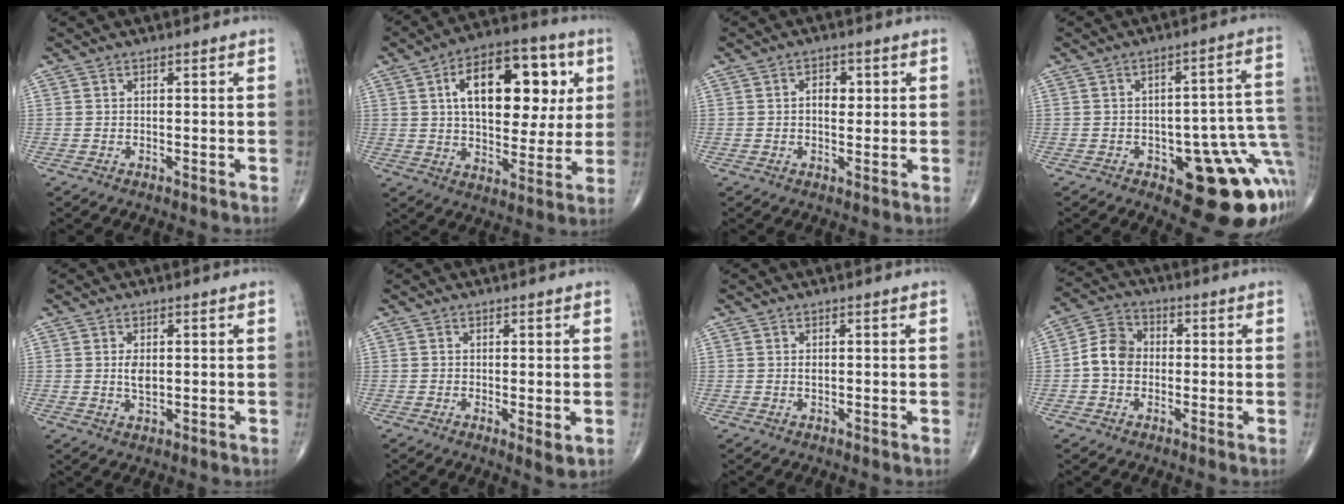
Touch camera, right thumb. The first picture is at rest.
{"total": 21.0, "force": [5.6, 11.4, 16.7], "torque": [-0.211, 0.005, 0.080]}
{"total": 3.6, "force": [0.6, 2.3, 2.7], "torque": [-0.028, 0.001, 0.007]}
{"total": 17.8, "force": [-5.7, 7.1, 15.3], "torque": [-0.111, 0.042, -0.054]}
{"total": 3.1, "force": [0.4, 1.6, 2.6], "torque": [-0.046, -0.006, 0.008]}
{"total": 2.7, "force": [-0.5, 0.7, 2.5], "torque": [-0.044, -0.011, -0.008]}
{"total": 0.7, "force": [0.1, 0.4, 0.6], "torque": [-0.010, 0.000, 0.002]}
{"total": 7.2, "force": [-0.6, 5.8, 4.2], "torque": [-0.064, 0.025, -0.024]}